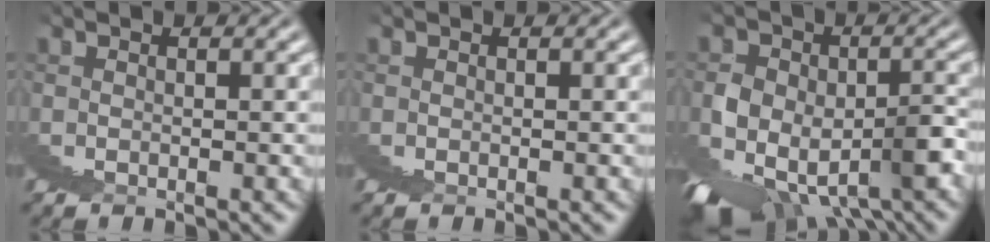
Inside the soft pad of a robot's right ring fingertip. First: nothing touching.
{"total": 0.0}
{"total": 6.4, "force": [-3.3, 3.3, 4.4], "torque": [-0.038, -0.017, -0.040]}